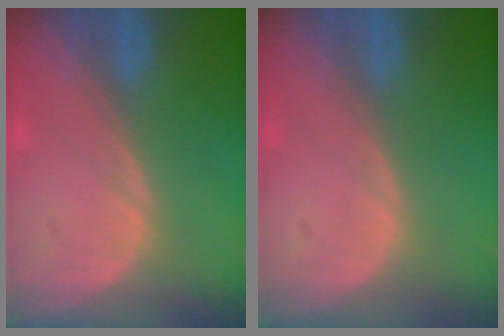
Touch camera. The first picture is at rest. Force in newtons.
{"total": 0.0}